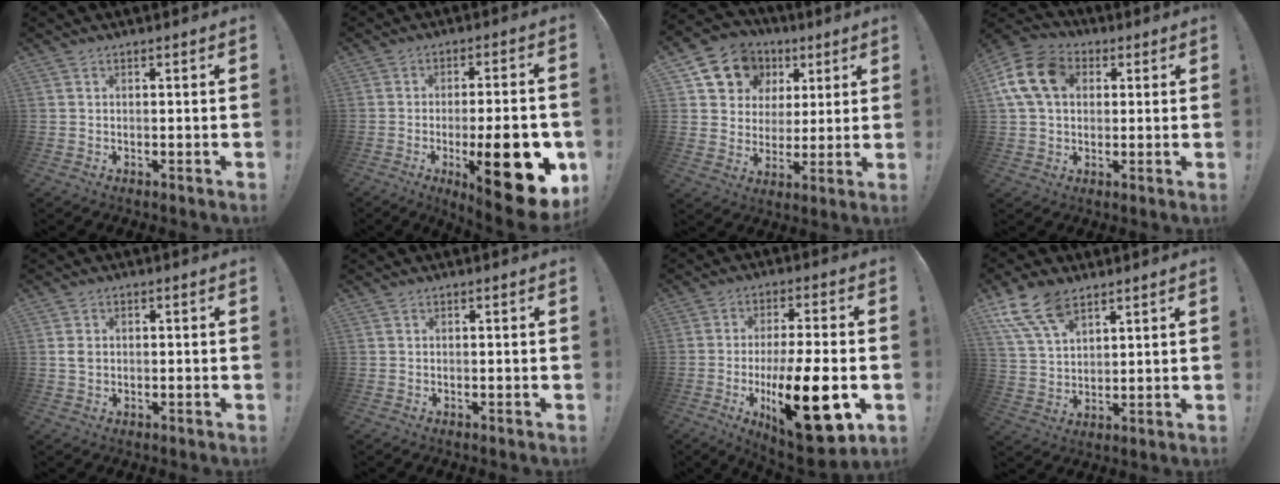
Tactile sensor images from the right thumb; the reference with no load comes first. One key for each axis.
{"total": 20.7, "fx": -6.5, "fy": 6.2, "fz": 18.6, "tx": -0.246, "ty": 0.020, "tz": -0.086}
{"total": 12.3, "fx": 5.7, "fy": 10.3, "fz": 3.6, "tx": -0.060, "ty": -0.029, "tz": 0.118}
{"total": 14.5, "fx": 3.7, "fy": 10.9, "fz": 8.8, "tx": -0.164, "ty": 0.007, "tz": 0.076}
{"total": 2.1, "fx": 0.0, "fy": 1.7, "fz": 1.2, "tx": -0.019, "ty": 0.006, "tz": 0.000}
{"total": 0.0}
{"total": 22.6, "fx": -6.0, "fy": 7.0, "fz": 20.6, "tx": -0.322, "ty": 0.022, "tz": -0.083}
{"total": 12.0, "fx": 7.9, "fy": 6.3, "fz": 6.5, "tx": -0.137, "ty": -0.023, "tz": 0.156}